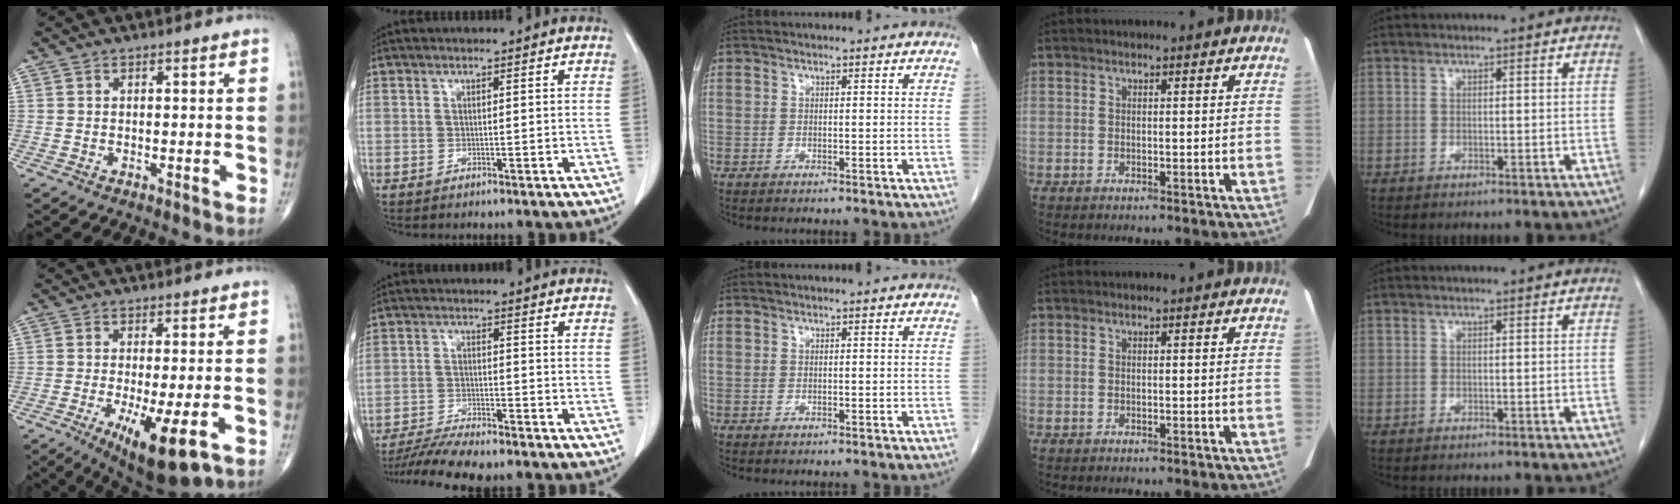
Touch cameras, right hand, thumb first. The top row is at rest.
{"thumb": {"total": 11.2, "force": [-4.2, 2.8, 10.1], "torque": [-0.170, -0.019, -0.057]}, "index": {"total": 9.2, "force": [-8.1, 0.7, 4.3], "torque": [-0.067, -0.016, -0.132]}}